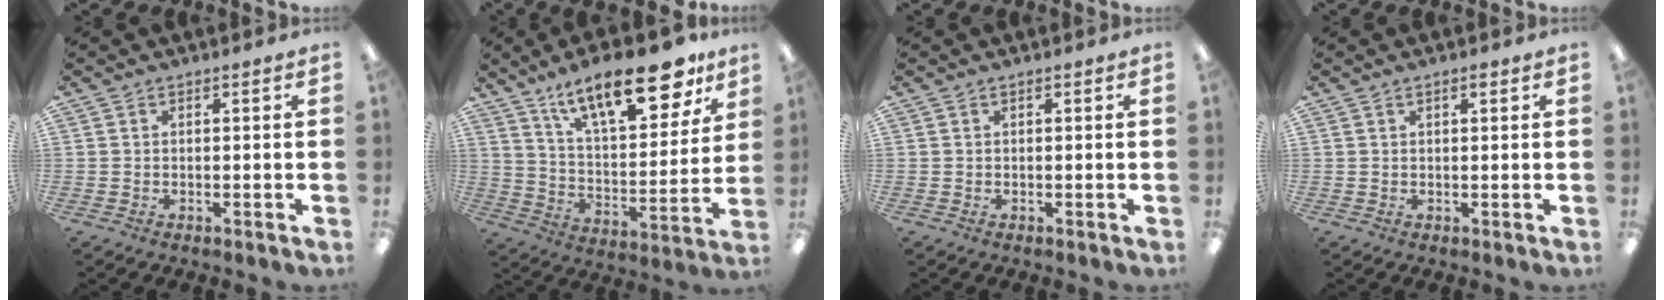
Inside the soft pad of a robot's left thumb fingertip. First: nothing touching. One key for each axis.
{"total": 22.4, "fx": 14.7, "fy": 8.6, "fz": 14.4, "tx": -0.214, "ty": -0.086, "tz": 0.245}
{"total": 0.0}
{"total": 1.1, "fx": 0.7, "fy": 0.3, "fz": 0.8, "tx": -0.016, "ty": 0.002, "tz": 0.012}